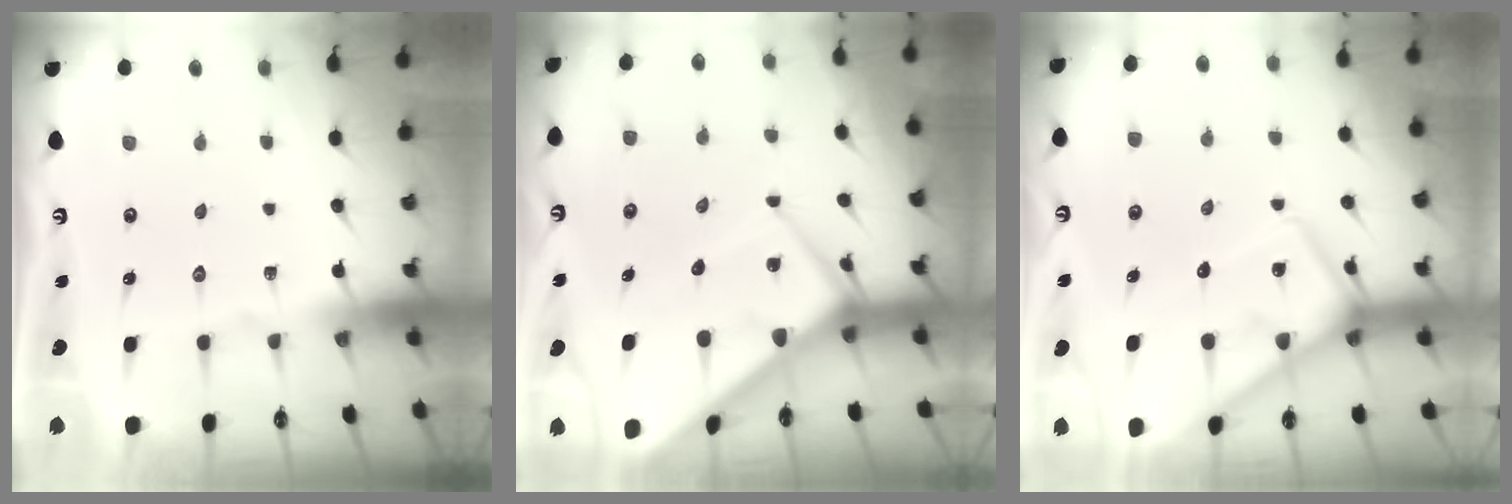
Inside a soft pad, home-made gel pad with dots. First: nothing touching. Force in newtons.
{"total": 9.4, "press": 9.3, "slide": 1.0}
{"total": 9.9, "press": 9.8, "slide": 1.1}